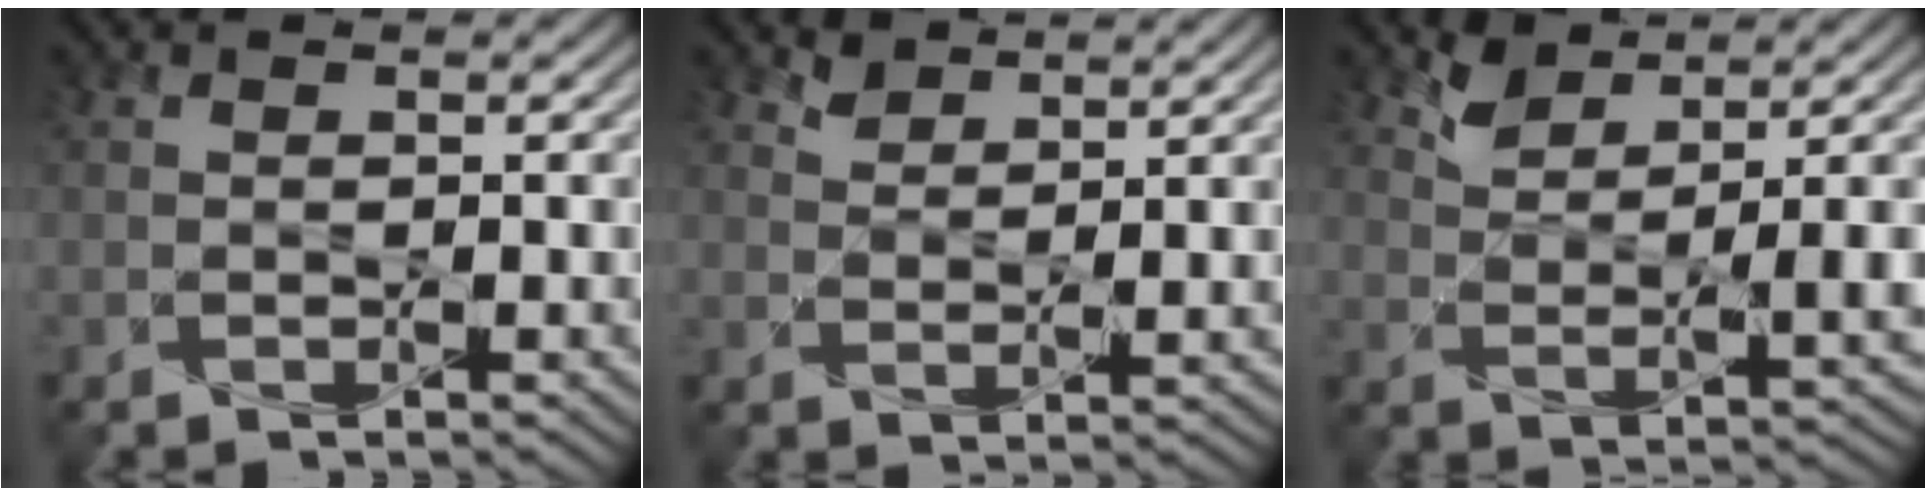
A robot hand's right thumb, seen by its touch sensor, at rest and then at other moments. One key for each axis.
{"total": 2.7, "fx": 2.3, "fy": 0.7, "fz": 1.2, "tx": -0.025, "ty": -0.002, "tz": 0.051}
{"total": 5.1, "fx": 3.4, "fy": 1.5, "fz": 3.5, "tx": -0.077, "ty": -0.009, "tz": 0.072}